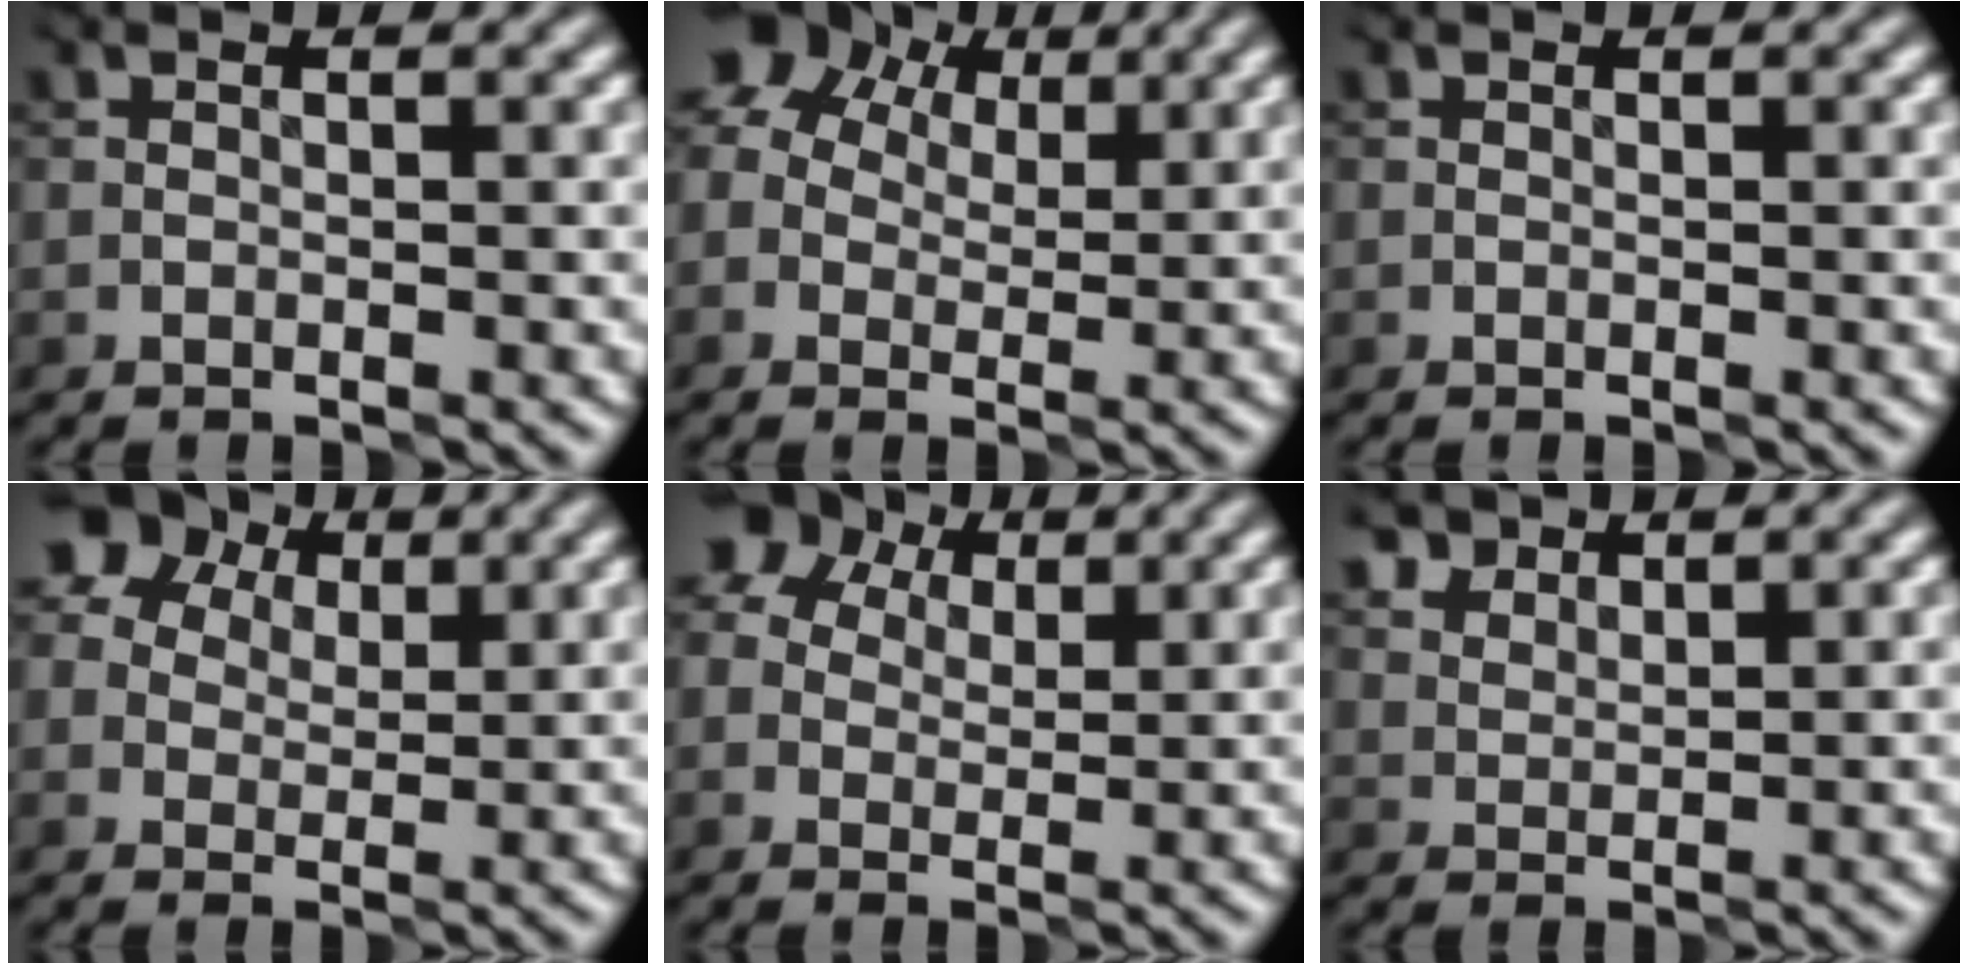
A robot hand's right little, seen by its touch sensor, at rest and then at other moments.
{"total": 8.1, "force": [3.0, 5.9, 4.7], "torque": [-0.083, 0.037, 0.030]}
{"total": 0.0}
{"total": 5.3, "force": [2.4, 4.2, 2.2], "torque": [-0.029, 0.024, 0.016]}
{"total": 6.1, "force": [2.3, 4.7, 3.0], "torque": [-0.048, 0.032, 0.011]}
{"total": 3.3, "force": [2.5, 2.0, 0.9], "torque": [-0.021, 0.015, 0.036]}